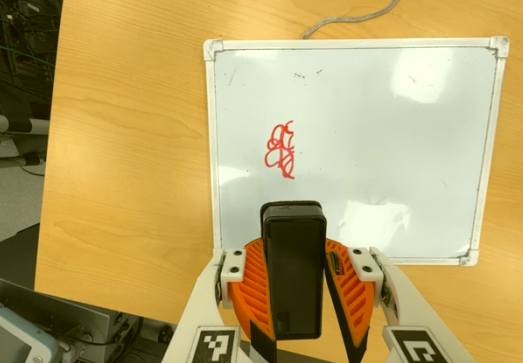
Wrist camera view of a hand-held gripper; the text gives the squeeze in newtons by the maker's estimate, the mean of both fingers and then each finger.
{"total": 9.4, "left": 8.9, "right": 10.0}